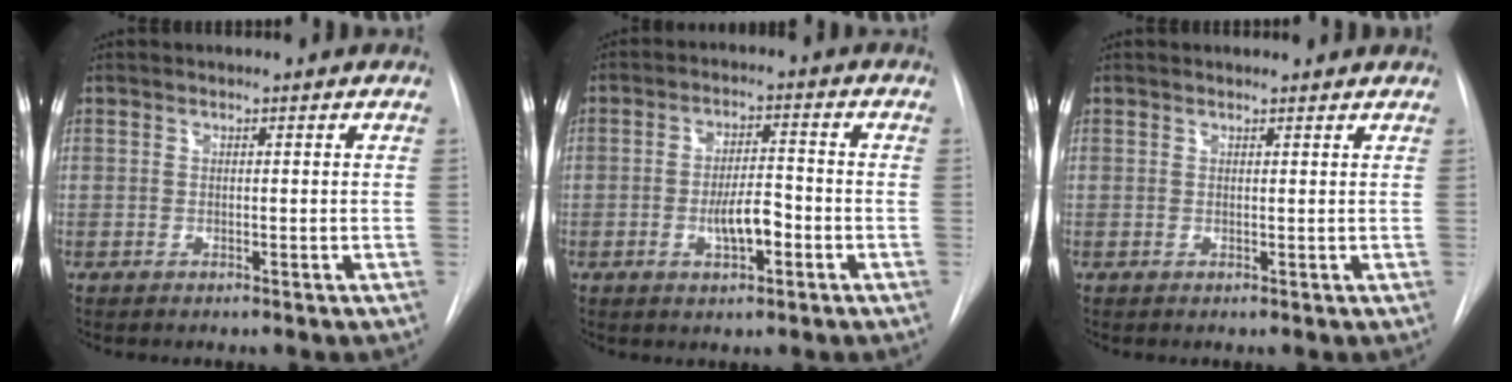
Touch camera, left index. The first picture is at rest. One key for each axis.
{"total": 5.5, "fx": -1.8, "fy": 1.8, "fz": 4.8, "tx": -0.087, "ty": 0.005, "tz": -0.029}
{"total": 3.0, "fx": 2.9, "fy": 0.6, "fz": 0.5, "tx": -0.010, "ty": 0.014, "tz": 0.030}